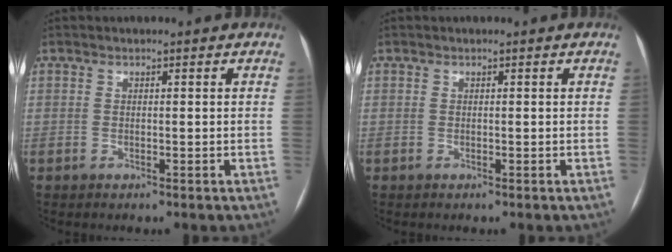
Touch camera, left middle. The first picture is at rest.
{"total": 0.0}